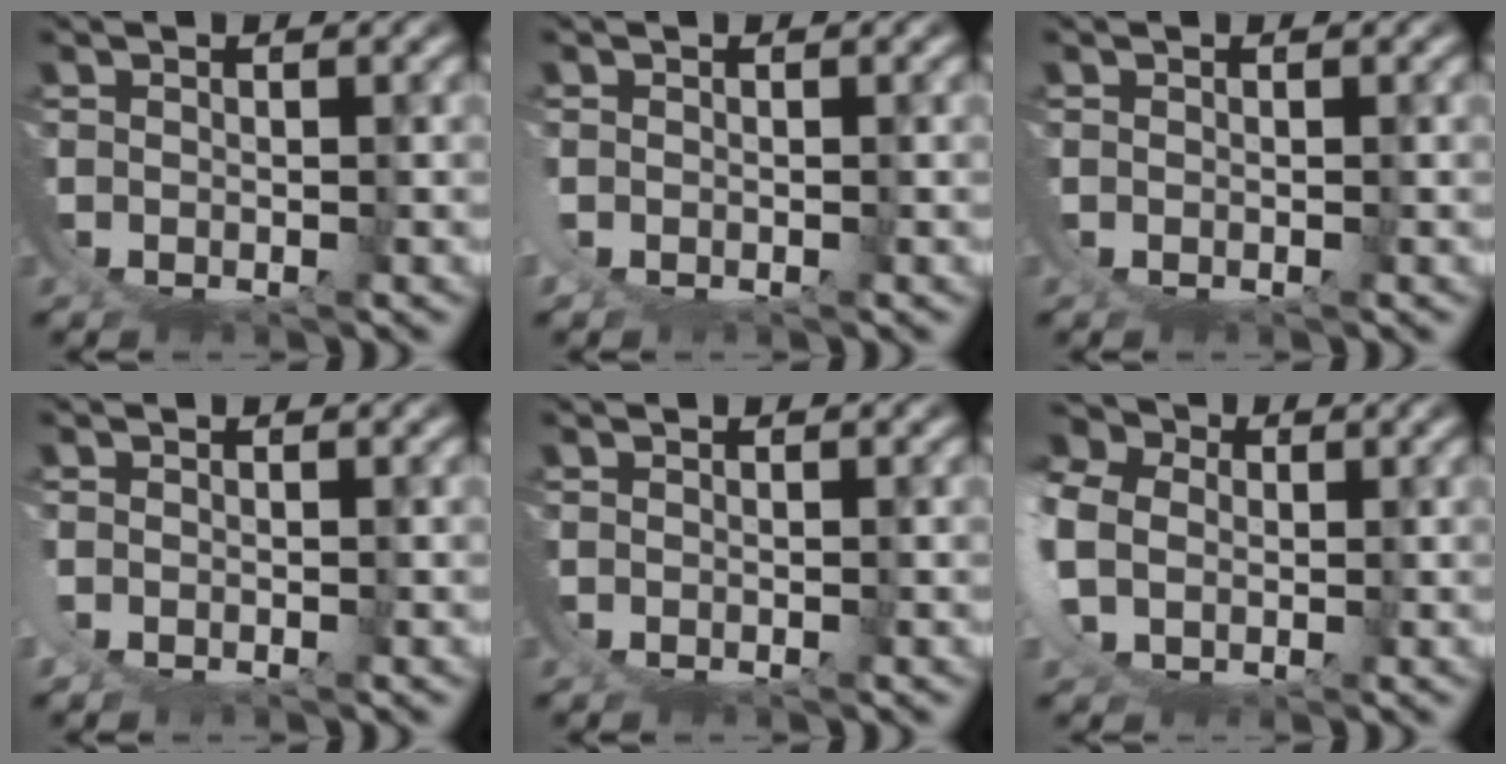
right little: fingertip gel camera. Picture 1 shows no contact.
{"total": 0.0}
{"total": 0.6, "force": [0.3, -0.2, -0.4], "torque": [0.016, 0.005, 0.002]}
{"total": 0.0}
{"total": 0.0}
{"total": 7.1, "force": [2.6, 5.0, 4.3], "torque": [-0.101, 0.002, 0.037]}